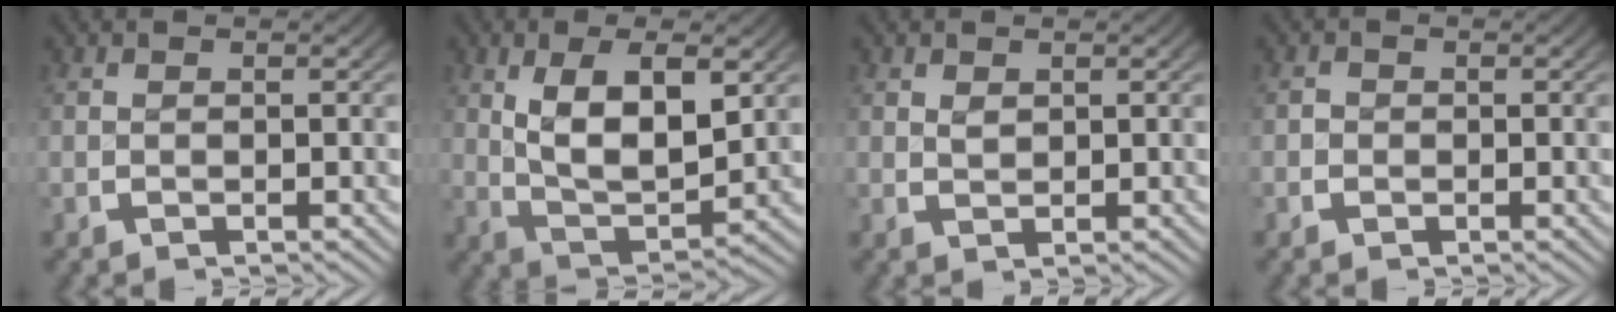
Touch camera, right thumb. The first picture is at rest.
{"total": 7.6, "force": [0.2, 4.1, 6.4], "torque": [-0.125, -0.023, 0.014]}
{"total": 0.8, "force": [0.7, 0.3, 0.1], "torque": [0.002, -0.003, 0.018]}
{"total": 0.9, "force": [-0.4, 0.8, -0.1], "torque": [0.001, -0.006, -0.008]}